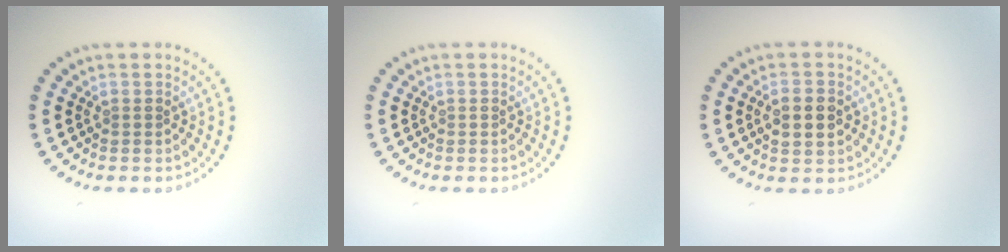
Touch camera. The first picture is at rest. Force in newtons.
{"total": 0.0}
{"total": 2.9, "press": 2.9, "slide": 0.0}